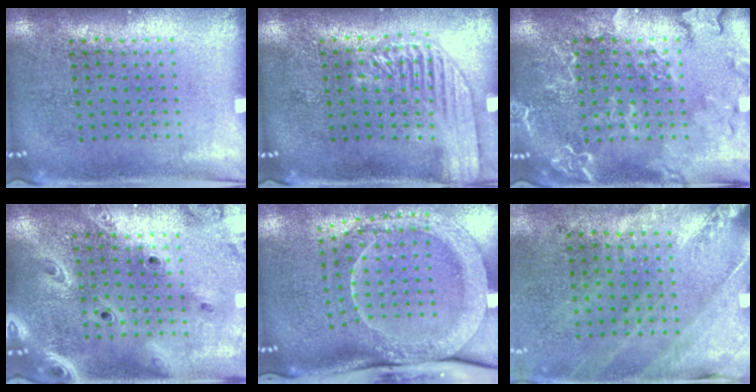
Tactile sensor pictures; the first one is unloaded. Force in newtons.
{"total": 1.8, "press": 1.8, "slide": 0.4}
{"total": 3.4, "press": 3.4, "slide": 0.5}
{"total": 2.7, "press": 2.3, "slide": 1.3}
{"total": 2.4, "press": 2.1, "slide": 1.1}
{"total": 2.5, "press": 2.0, "slide": 1.4}